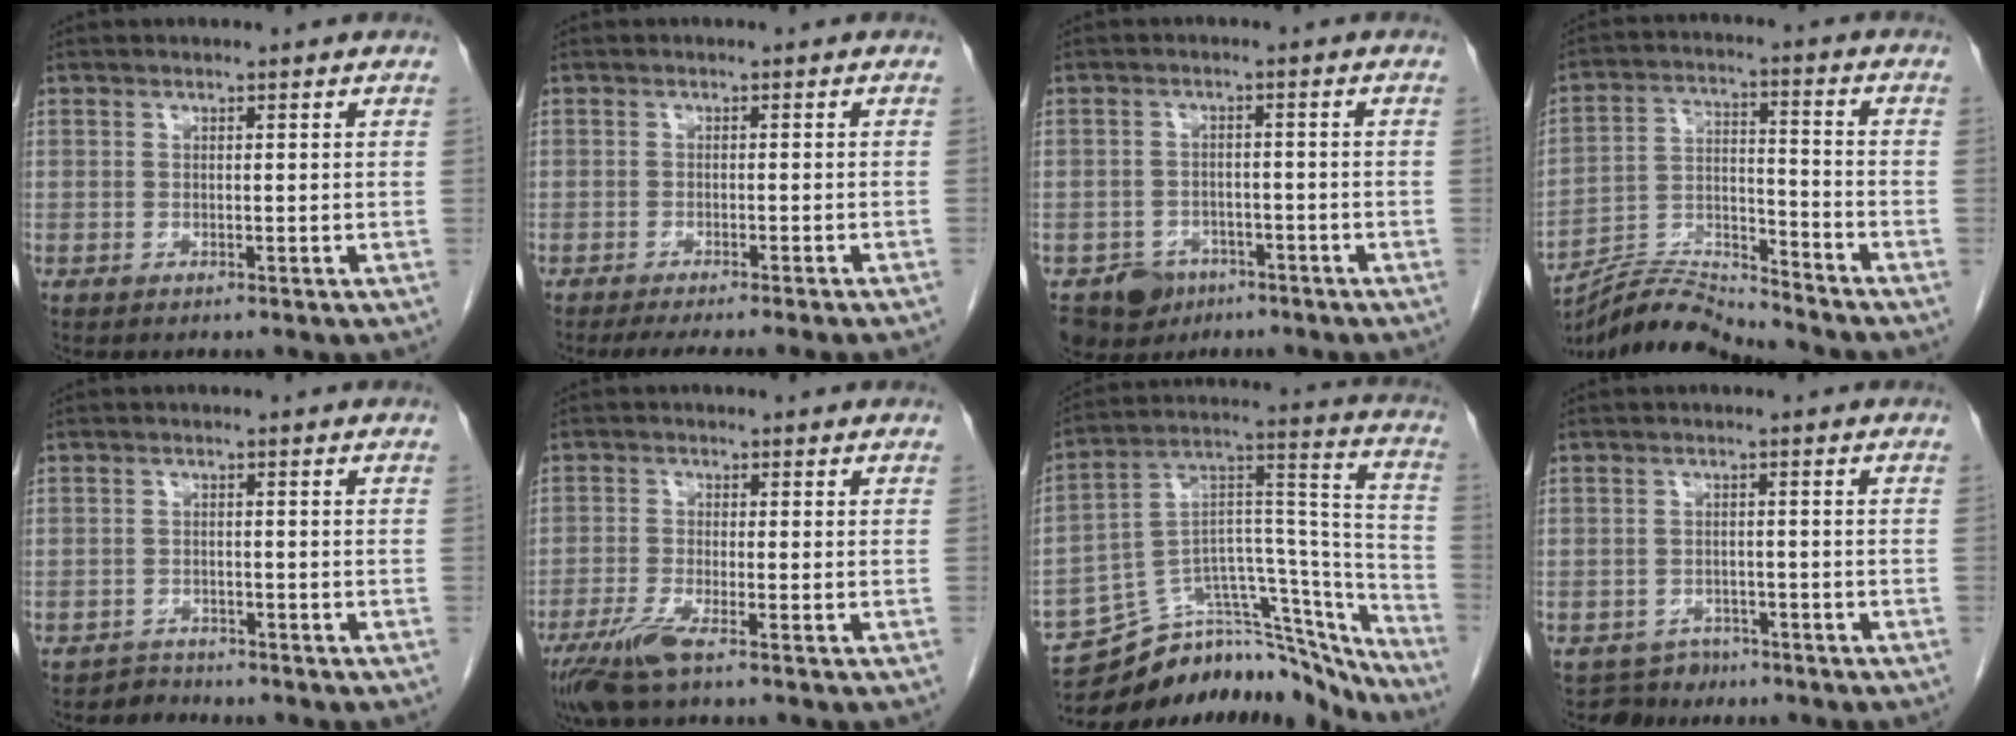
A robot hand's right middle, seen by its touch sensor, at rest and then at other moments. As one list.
[{"total": 8.7, "force": [-7.5, -0.6, 4.4], "torque": [-0.035, -0.016, -0.100]}, {"total": 5.9, "force": [-3.9, 4.2, 1.2], "torque": [-0.017, 0.005, -0.058]}, {"total": 9.8, "force": [-9.7, -1.3, 0.2], "torque": [-0.004, 0.026, -0.178]}, {"total": 2.0, "force": [-1.7, 0.4, -1.0], "torque": [0.023, -0.003, -0.030]}, {"total": 5.1, "force": [-3.3, 0.1, 3.8], "torque": [-0.083, -0.017, -0.068]}, {"total": 23.2, "force": [-21.5, 5.7, 6.5], "torque": [-0.063, 0.065, -0.323]}, {"total": 3.5, "force": [-2.7, 2.1, -0.7], "torque": [0.012, 0.006, -0.043]}]